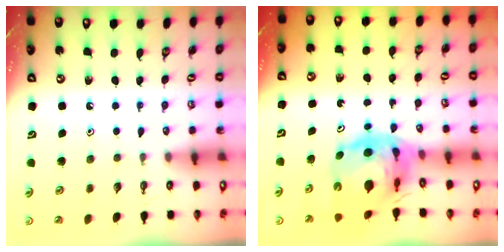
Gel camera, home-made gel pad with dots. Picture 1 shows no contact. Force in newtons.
{"total": 12.4, "press": 12.3, "slide": 1.5}